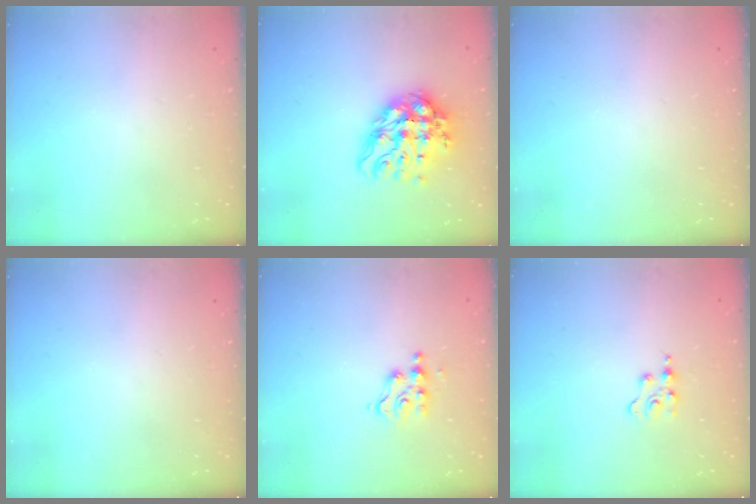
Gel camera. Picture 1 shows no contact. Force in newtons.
{"total": 14.3, "press": 14.2, "slide": 1.6}
{"total": 0.0}
{"total": 0.0}
{"total": 4.6, "press": 4.6, "slide": 0.3}
{"total": 2.5, "press": 2.5, "slide": 0.4}